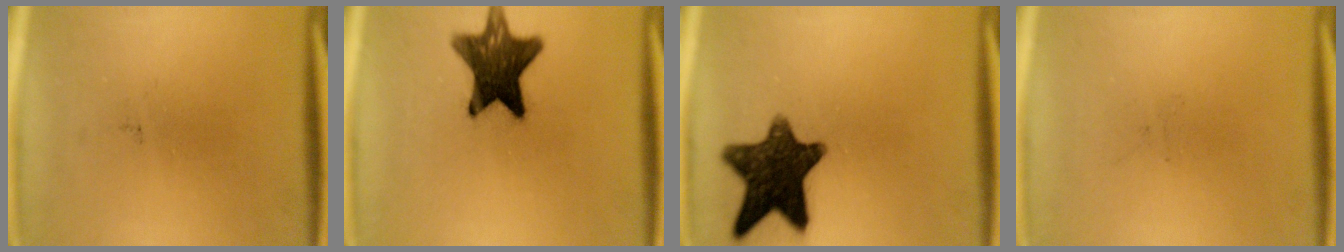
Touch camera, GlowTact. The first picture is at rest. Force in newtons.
{"total": 13.0}
{"total": 13.4}
{"total": 0.0}